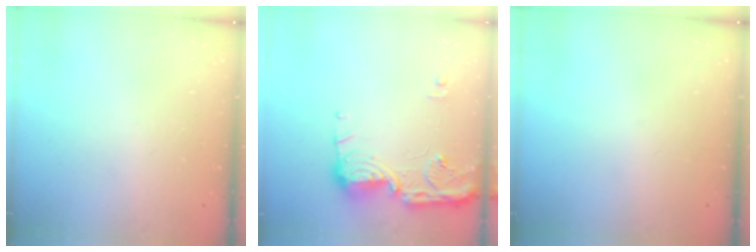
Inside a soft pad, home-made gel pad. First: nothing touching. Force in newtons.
{"total": 15.0, "press": 14.9, "slide": 0.8}
{"total": 0.0}